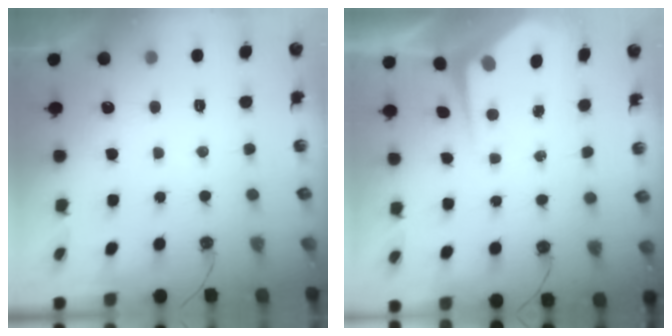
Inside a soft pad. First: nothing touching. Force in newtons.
{"total": 4.8, "press": 4.7, "slide": 0.6}